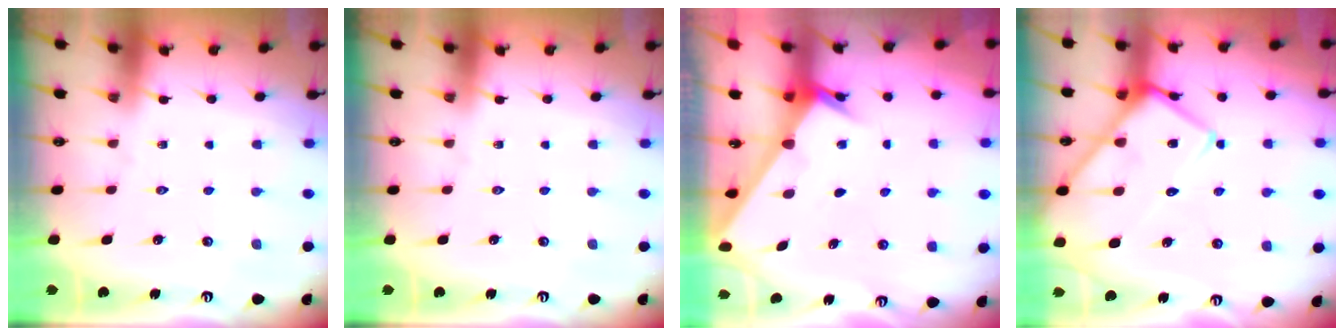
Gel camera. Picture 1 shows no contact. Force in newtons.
{"total": 0.0}
{"total": 2.5, "press": 2.5, "slide": 0.2}
{"total": 13.5, "press": 13.4, "slide": 1.3}